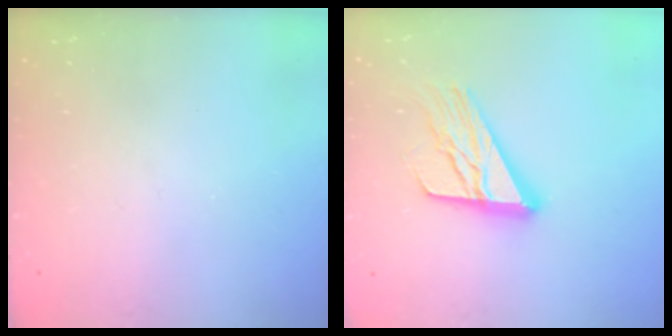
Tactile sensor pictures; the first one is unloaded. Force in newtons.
{"total": 16.5, "press": 16.5, "slide": 1.6}